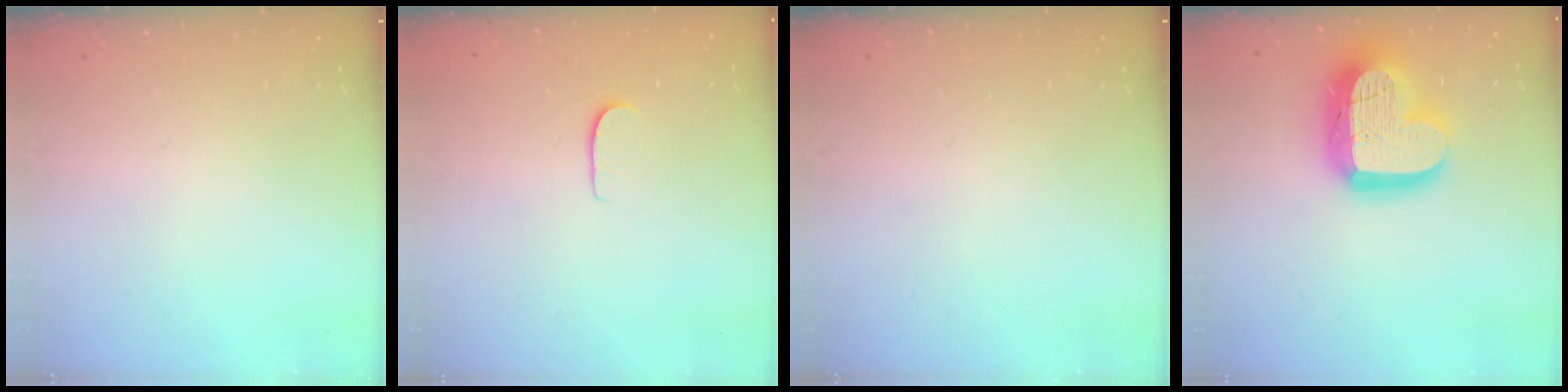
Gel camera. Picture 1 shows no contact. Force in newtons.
{"total": 4.2, "press": 4.2, "slide": 0.4}
{"total": 0.0}
{"total": 21.4, "press": 21.3, "slide": 1.7}